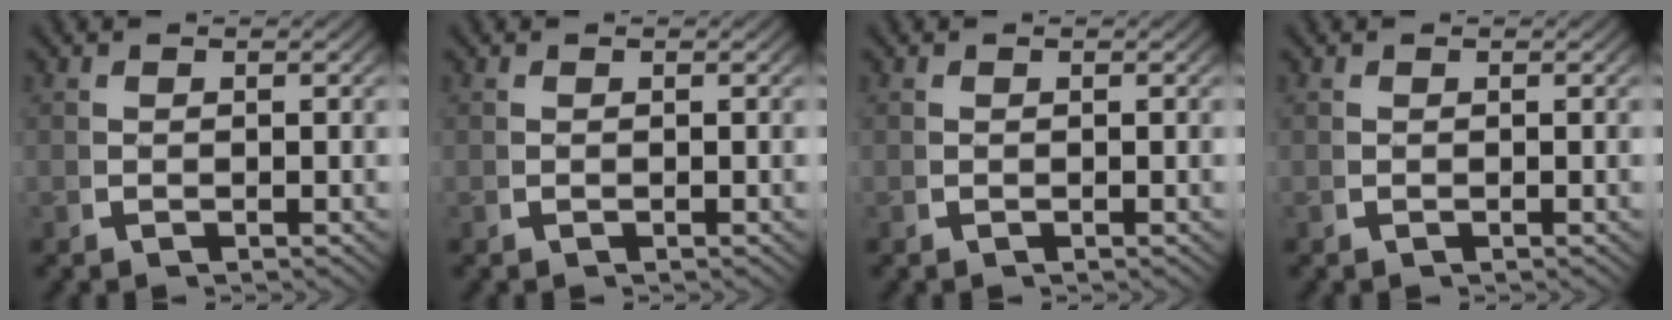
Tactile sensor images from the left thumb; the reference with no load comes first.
{"total": 0.0}
{"total": 0.0}
{"total": 0.0}